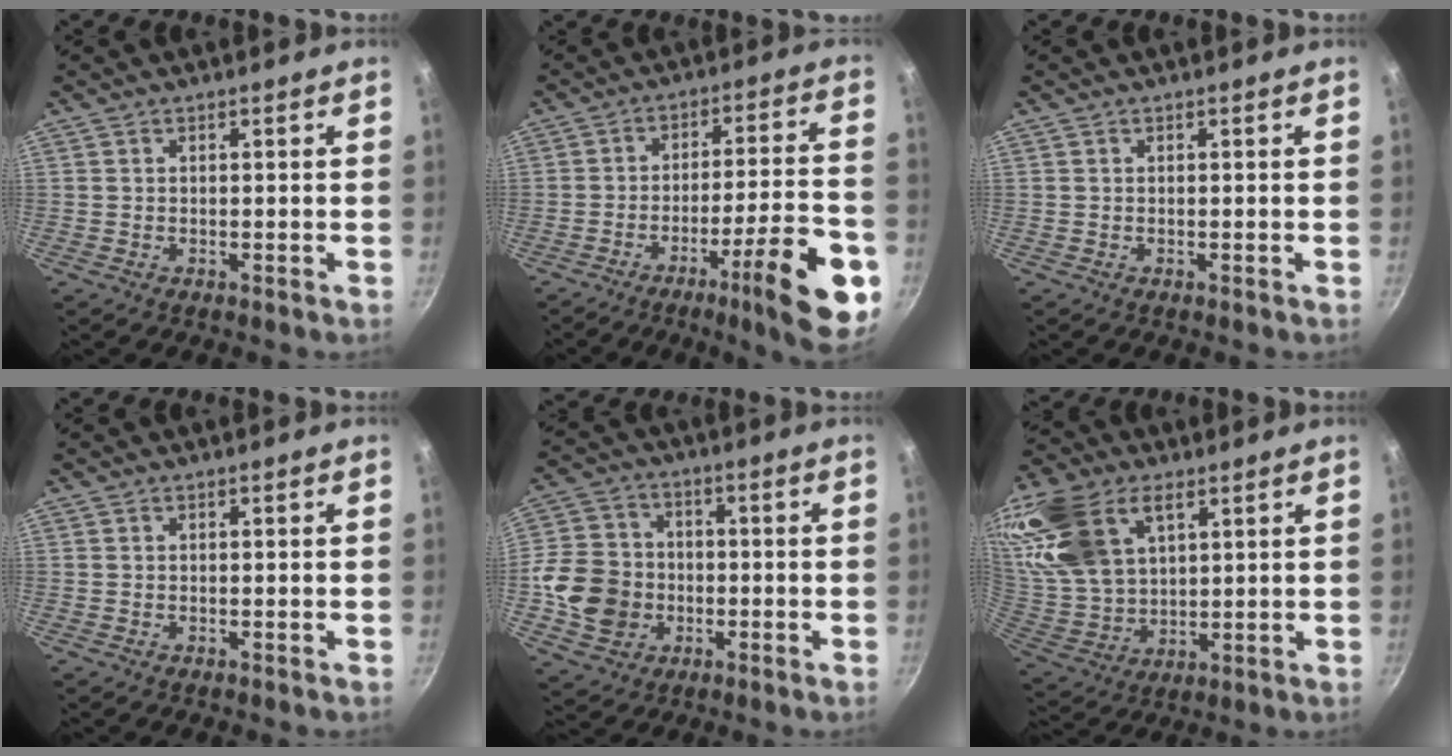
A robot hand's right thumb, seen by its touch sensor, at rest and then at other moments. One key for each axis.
{"total": 18.3, "fx": -8.4, "fy": 3.4, "fz": 15.9, "tx": -0.203, "ty": 0.041, "tz": -0.118}
{"total": 0.0}
{"total": 0.0}
{"total": 12.8, "fx": -2.3, "fy": 11.0, "fz": 6.0, "tx": -0.090, "ty": 0.023, "tz": -0.045}
{"total": 22.7, "fx": 10.2, "fy": 13.9, "fz": 14.7, "tx": -0.307, "ty": -0.006, "tz": 0.206}